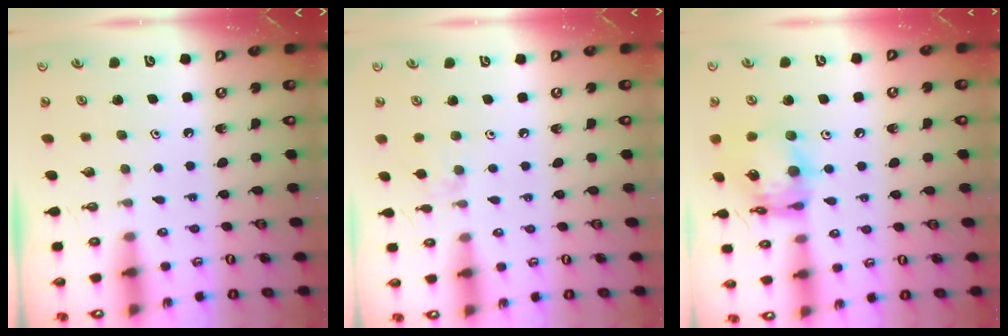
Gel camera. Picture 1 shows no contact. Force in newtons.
{"total": 3.0, "press": 2.9, "slide": 0.5}
{"total": 15.0, "press": 15.0, "slide": 1.4}